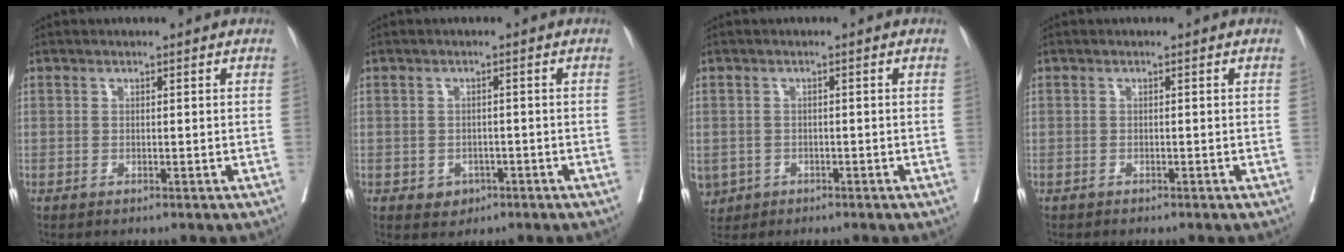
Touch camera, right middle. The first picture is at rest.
{"total": 2.6, "force": [-1.2, 2.1, 0.9], "torque": [-0.007, 0.005, -0.011]}
{"total": 5.6, "force": [-2.6, 4.7, 1.4], "torque": [-0.039, 0.000, -0.039]}
{"total": 0.7, "force": [-0.7, 0.2, 0.1], "torque": [-0.009, -0.001, -0.013]}